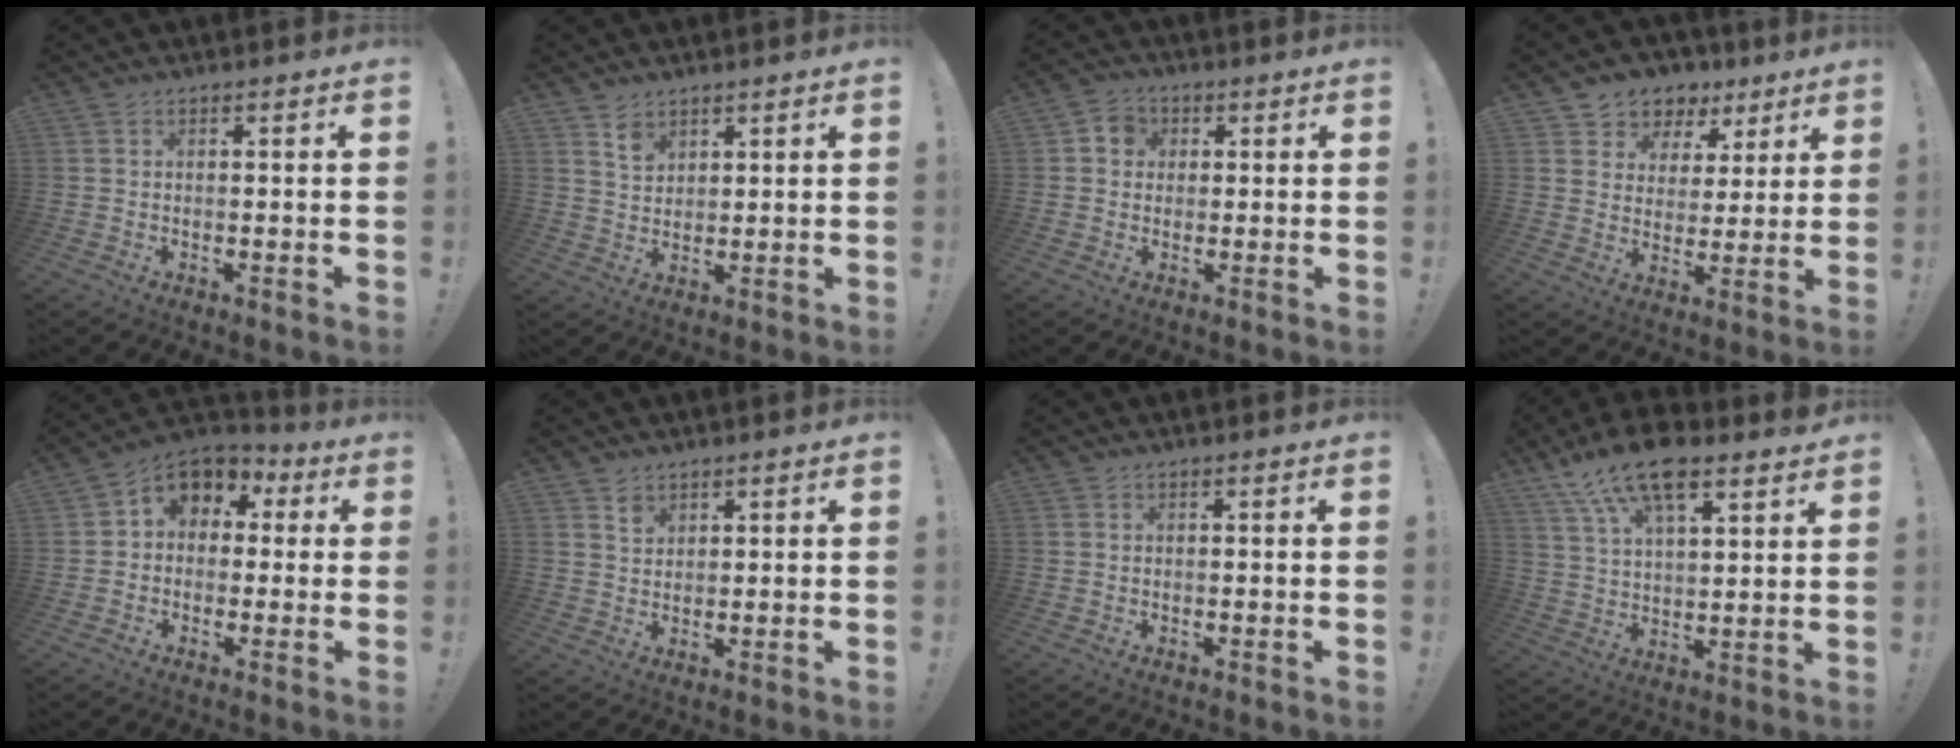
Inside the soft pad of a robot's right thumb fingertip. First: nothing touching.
{"total": 4.8, "force": [3.4, 2.9, 1.6], "torque": [-0.017, -0.022, 0.062]}
{"total": 4.9, "force": [0.8, 4.5, 1.7], "torque": [-0.025, 0.009, 0.014]}
{"total": 5.9, "force": [2.6, 5.3, 0.5], "torque": [-0.007, -0.016, 0.053]}
{"total": 6.7, "force": [1.3, 5.8, 3.0], "torque": [-0.043, -0.005, 0.031]}
{"total": 2.7, "force": [2.1, 1.7, 0.7], "torque": [-0.001, -0.017, 0.036]}
{"total": 0.0}
{"total": 15.0, "force": [9.9, 5.7, 9.7], "torque": [-0.182, -0.049, 0.177]}